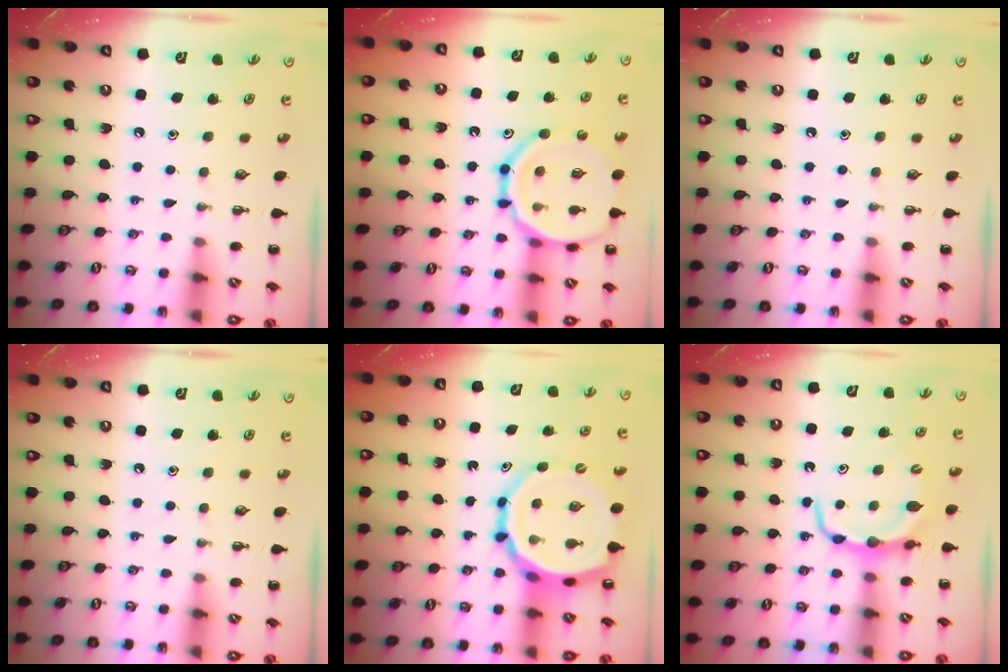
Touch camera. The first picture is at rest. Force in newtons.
{"total": 18.0, "press": 17.9, "slide": 2.3}
{"total": 0.0}
{"total": 0.0}
{"total": 13.2, "press": 12.8, "slide": 3.5}
{"total": 6.5, "press": 6.5, "slide": 0.3}